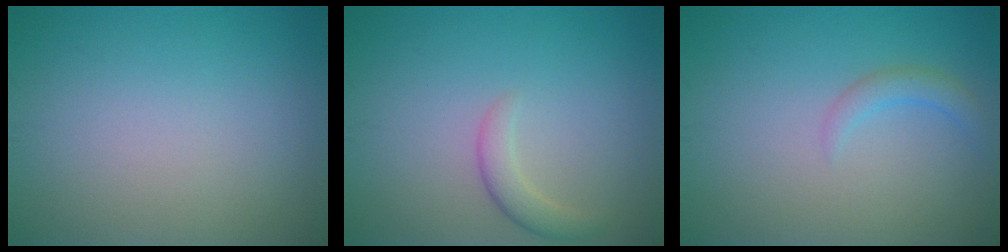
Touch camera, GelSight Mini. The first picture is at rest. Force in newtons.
{"total": 1.9, "press": 1.9, "slide": 0.2}
{"total": 1.5, "press": 1.5, "slide": 0.2}